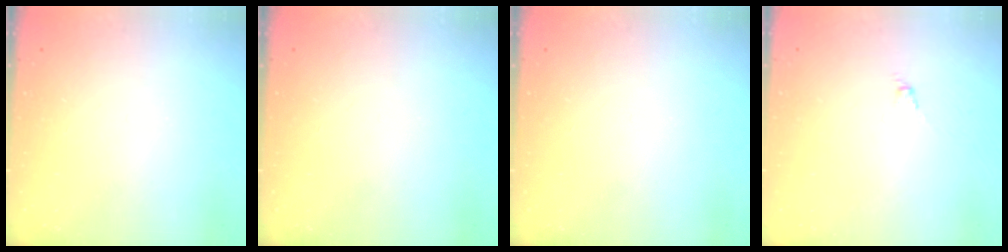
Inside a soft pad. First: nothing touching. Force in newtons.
{"total": 0.0}
{"total": 0.0}
{"total": 0.0}